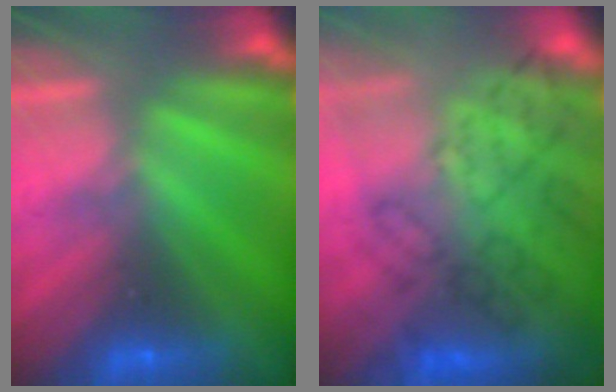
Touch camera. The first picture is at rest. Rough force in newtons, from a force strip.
{"total": 11.3}